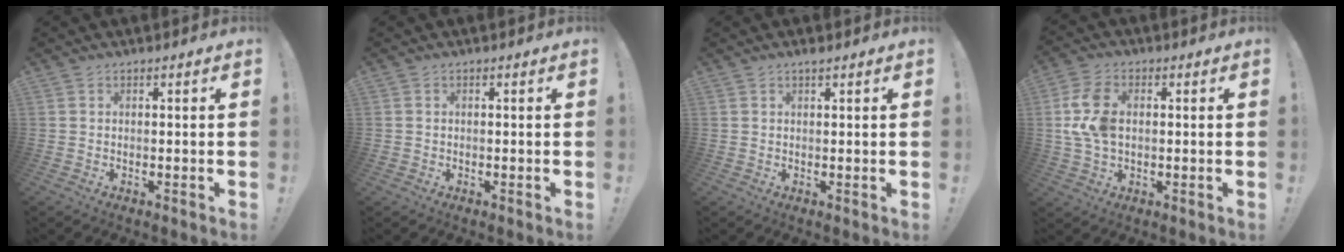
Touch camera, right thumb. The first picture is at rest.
{"total": 0.6, "force": [-0.2, 0.5, 0.0], "torque": [0.001, 0.002, -0.003]}
{"total": 1.0, "force": [0.8, -0.2, 0.6], "torque": [-0.011, 0.000, 0.014]}
{"total": 10.9, "force": [0.9, 7.2, 8.1], "torque": [-0.161, 0.004, 0.020]}